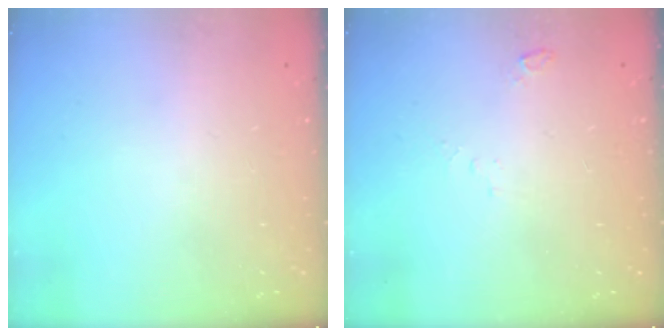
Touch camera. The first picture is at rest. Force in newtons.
{"total": 3.0, "press": 2.1, "slide": 2.1}